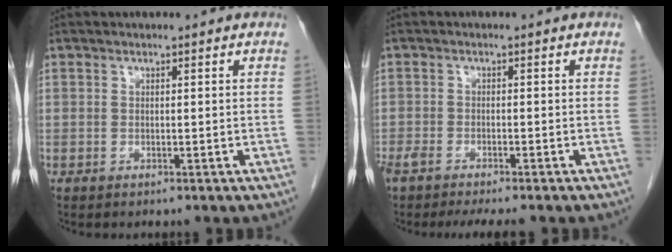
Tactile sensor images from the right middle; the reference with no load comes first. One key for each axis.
{"total": 8.7, "fx": -7.2, "fy": 1.6, "fz": 4.6, "tx": -0.075, "ty": -0.004, "tz": -0.110}